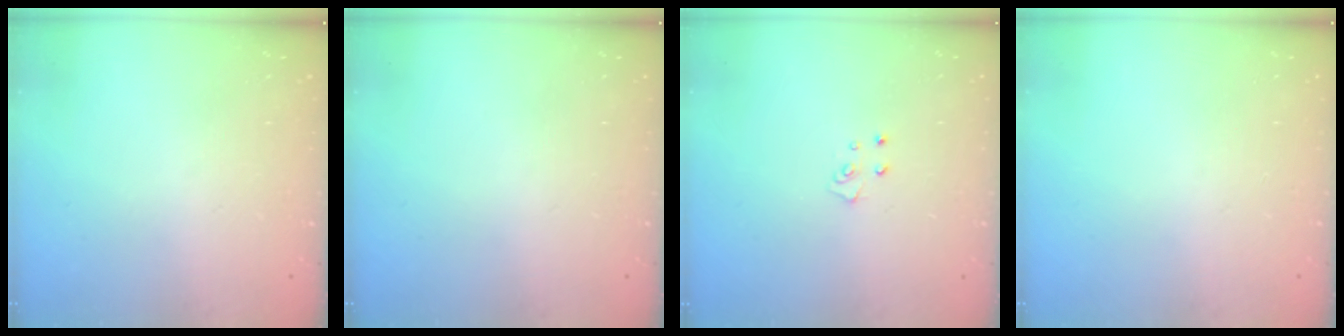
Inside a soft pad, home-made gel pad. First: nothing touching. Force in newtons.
{"total": 0.0}
{"total": 4.2, "press": 4.1, "slide": 0.4}
{"total": 0.0}